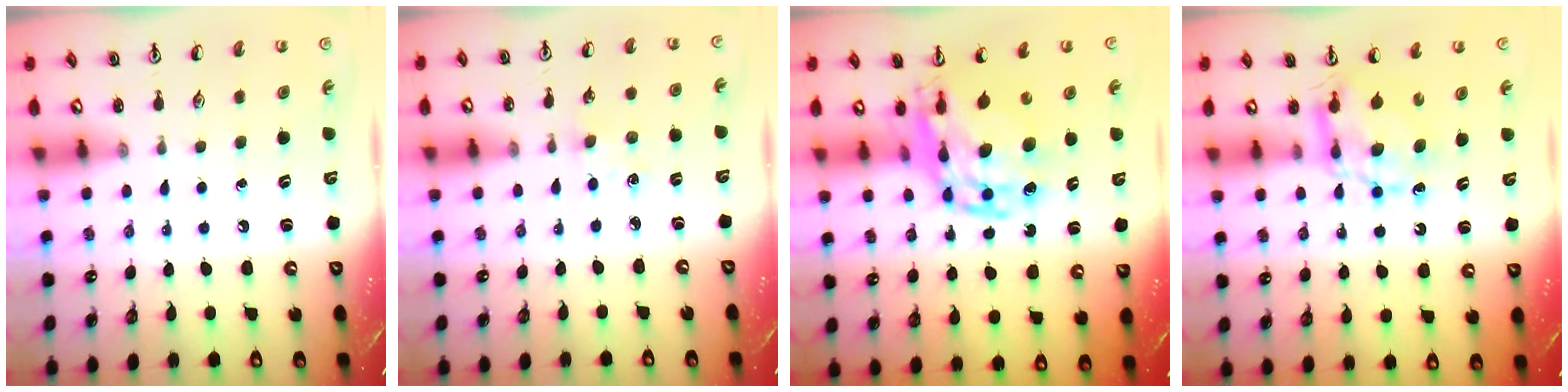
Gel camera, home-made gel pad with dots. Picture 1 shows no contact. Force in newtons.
{"total": 2.8, "press": 2.7, "slide": 0.4}
{"total": 15.5, "press": 15.4, "slide": 1.6}
{"total": 7.1, "press": 7.1, "slide": 0.2}